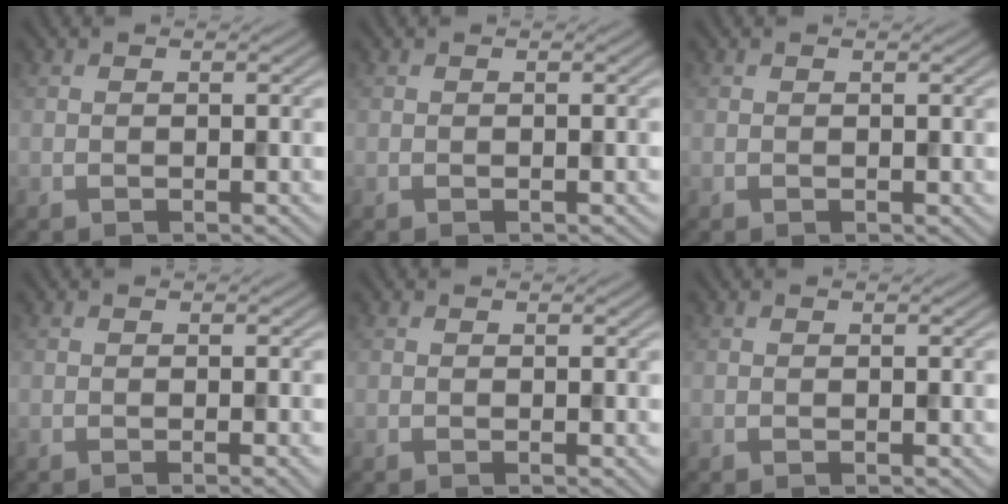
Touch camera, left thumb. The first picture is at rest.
{"total": 0.0}
{"total": 0.0}
{"total": 0.9, "force": [-0.3, 0.1, 0.8], "torque": [-0.011, -0.001, -0.006]}
{"total": 0.0}
{"total": 0.0}